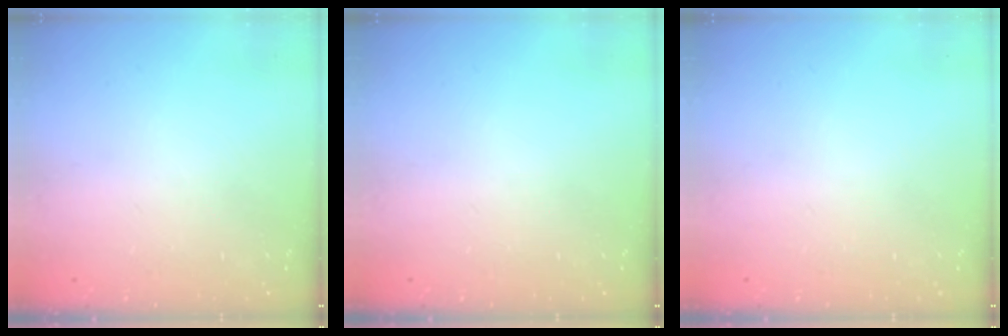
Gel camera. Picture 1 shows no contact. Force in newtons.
{"total": 0.0}
{"total": 0.0}